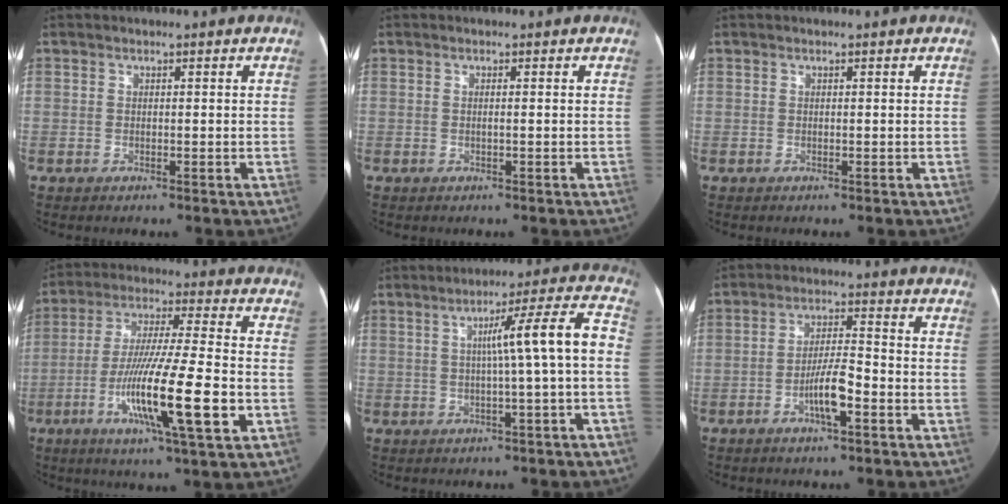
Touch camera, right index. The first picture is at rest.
{"total": 0.5, "force": [-0.1, 0.0, 0.5], "torque": [-0.009, 0.001, -0.002]}
{"total": 0.0}
{"total": 16.7, "force": [-5.0, 0.5, 16.0], "torque": [-0.293, -0.019, -0.089]}
{"total": 9.2, "force": [-0.4, -0.7, 9.1], "torque": [-0.130, 0.026, -0.005]}
{"total": 6.3, "force": [-2.8, 1.0, 5.5], "torque": [-0.109, 0.009, -0.050]}